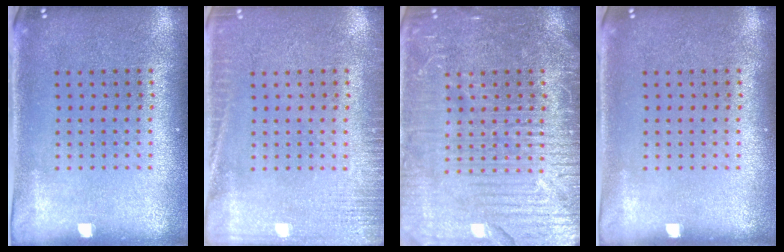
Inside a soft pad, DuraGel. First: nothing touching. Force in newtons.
{"total": 2.7, "press": 2.7, "slide": 0.5}
{"total": 5.4, "press": 5.3, "slide": 0.7}
{"total": 0.0}